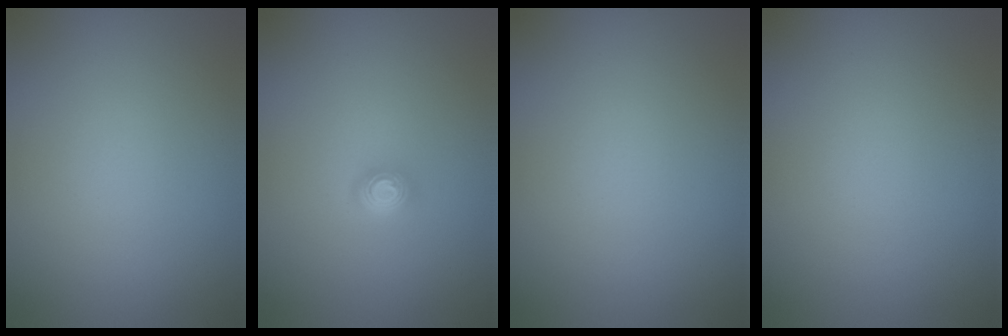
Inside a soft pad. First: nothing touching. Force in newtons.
{"total": 1.7, "press": 1.2, "slide": 1.2}
{"total": 0.0}
{"total": 0.0}